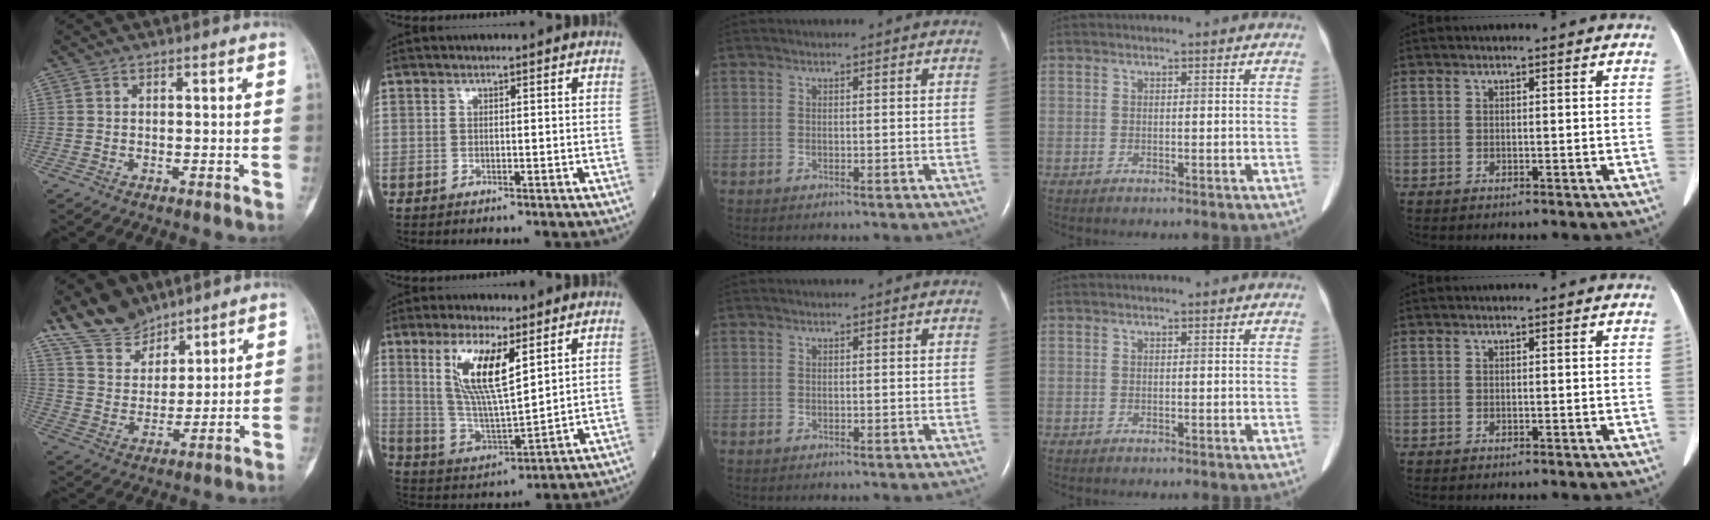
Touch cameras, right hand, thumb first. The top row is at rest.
{"thumb": {"total": 10.7, "force": [9.0, 5.3, 2.3], "torque": [-0.017, -0.051, 0.181]}, "index": {"total": 11.6, "force": [5.1, 2.5, 10.1], "torque": [-0.208, -0.004, 0.104]}}